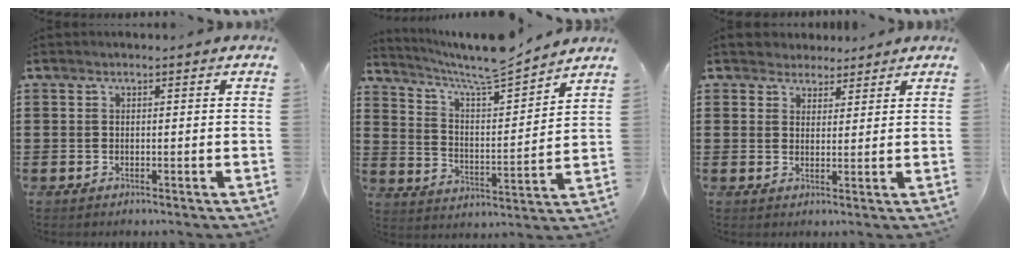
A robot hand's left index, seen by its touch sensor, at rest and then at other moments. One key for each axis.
{"total": 7.2, "fx": 6.8, "fy": 0.0, "fz": 2.5, "tx": -0.078, "ty": -0.052, "tz": 0.112}
{"total": 2.9, "fx": 2.4, "fy": 1.6, "fz": -0.3, "tx": -0.006, "ty": 0.008, "tz": 0.046}